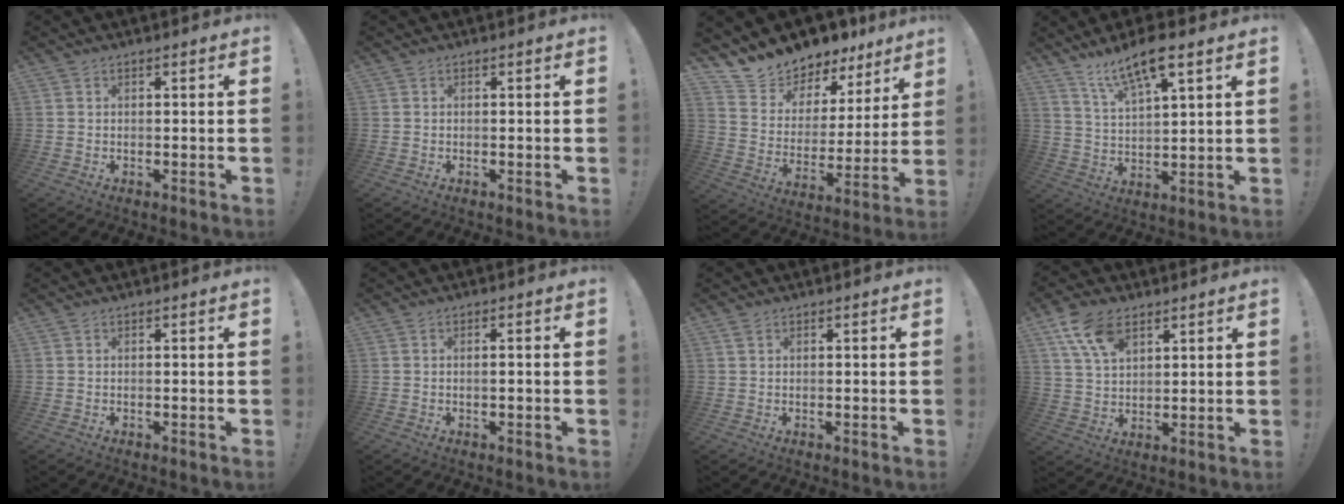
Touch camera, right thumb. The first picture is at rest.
{"total": 0.0}
{"total": 9.6, "force": [8.8, 3.8, 0.1], "torque": [-0.027, -0.089, 0.160]}
{"total": 11.8, "force": [8.3, 2.8, 7.8], "torque": [-0.140, -0.039, 0.141]}
{"total": 0.0}
{"total": 1.2, "force": [-0.4, 0.0, 1.2], "torque": [-0.019, -0.001, -0.010]}
{"total": 0.9, "force": [0.5, 0.6, 0.5], "torque": [-0.013, 0.003, 0.011]}
{"total": 10.9, "force": [6.3, 6.1, 6.5], "torque": [-0.120, -0.015, 0.123]}